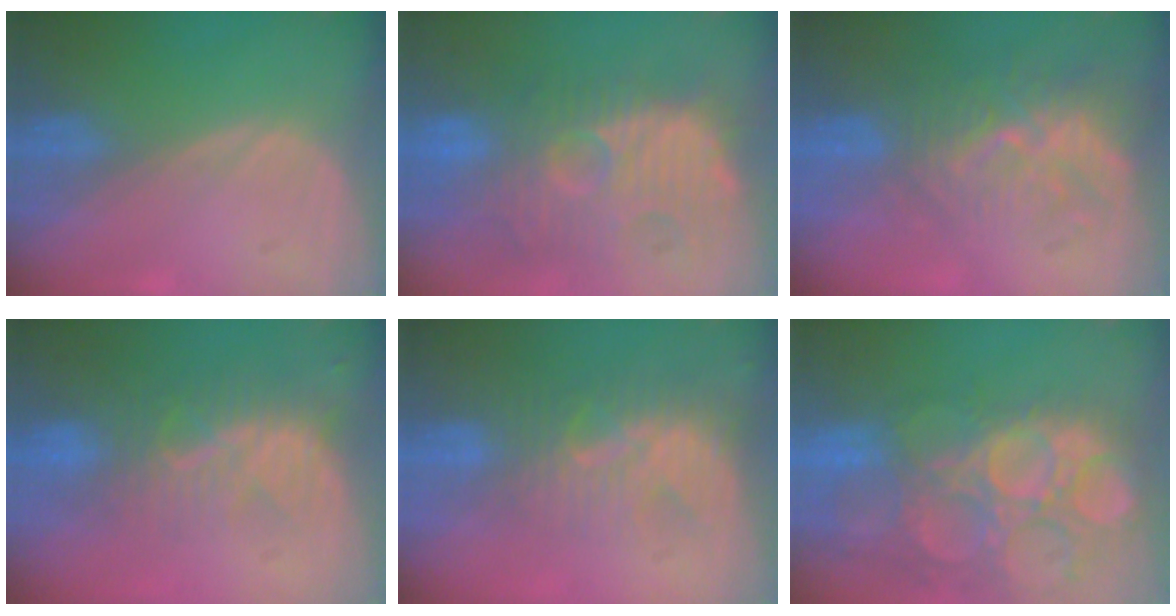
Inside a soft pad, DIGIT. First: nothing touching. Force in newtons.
{"total": 12.4, "press": 12.0, "slide": 3.4}
{"total": 10.0, "press": 8.7, "slide": 5.1}
{"total": 8.4, "press": 7.6, "slide": 3.5}
{"total": 9.0, "press": 7.7, "slide": 4.6}
{"total": 15.3, "press": 12.6, "slide": 8.7}